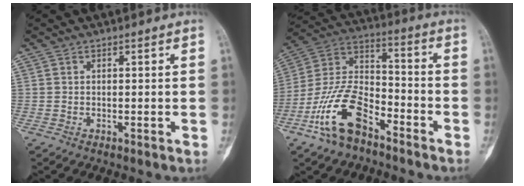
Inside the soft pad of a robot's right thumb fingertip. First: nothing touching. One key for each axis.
{"total": 15.3, "fx": -8.9, "fy": 7.7, "fz": 9.8, "tx": -0.185, "ty": 0.064, "tz": -0.177}